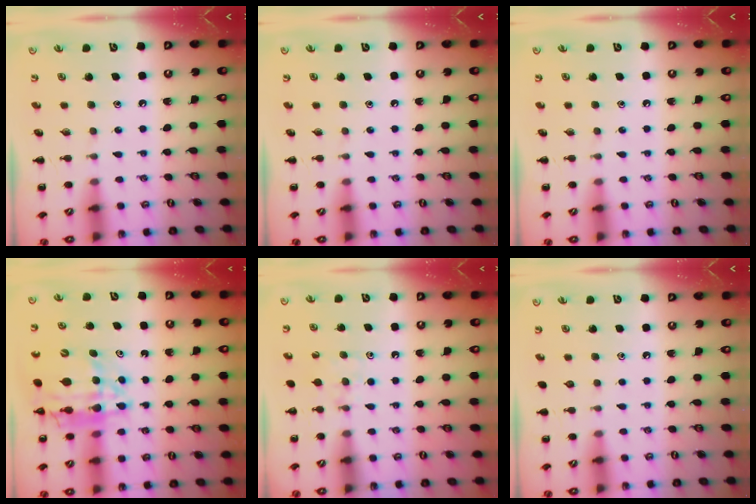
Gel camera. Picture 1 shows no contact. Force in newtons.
{"total": 0.0}
{"total": 0.0}
{"total": 14.0, "press": 13.4, "slide": 4.0}
{"total": 5.7, "press": 5.4, "slide": 1.9}
{"total": 0.0}